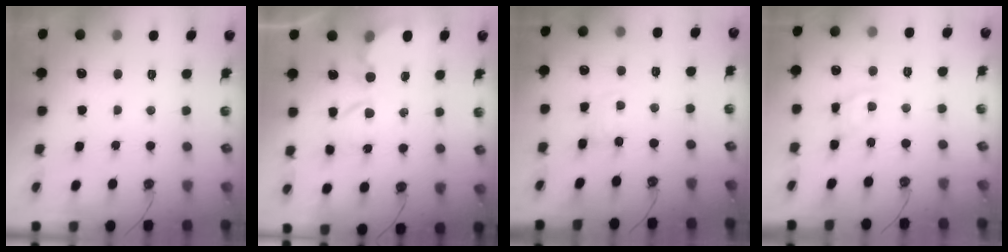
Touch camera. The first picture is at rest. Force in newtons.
{"total": 6.3, "press": 6.3, "slide": 0.4}
{"total": 1.5, "press": 1.4, "slide": 0.2}
{"total": 9.5, "press": 9.5, "slide": 0.6}